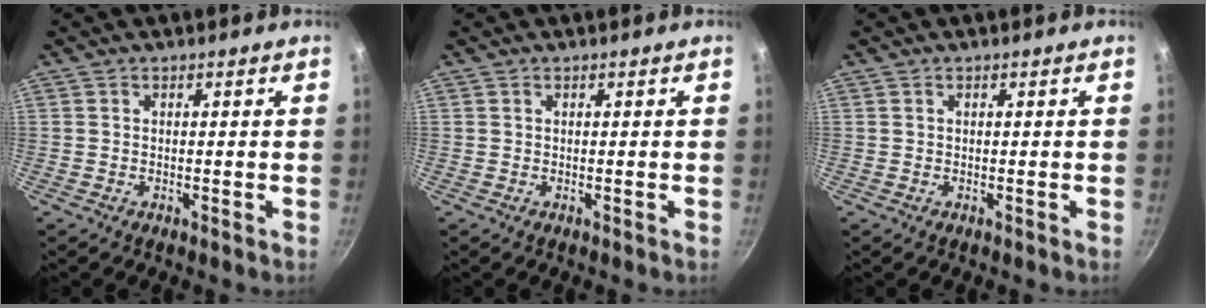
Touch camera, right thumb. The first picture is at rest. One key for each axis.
{"total": 0.0}
{"total": 0.0}